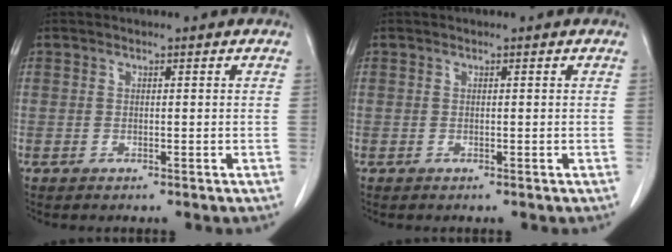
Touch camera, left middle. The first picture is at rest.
{"total": 0.0}